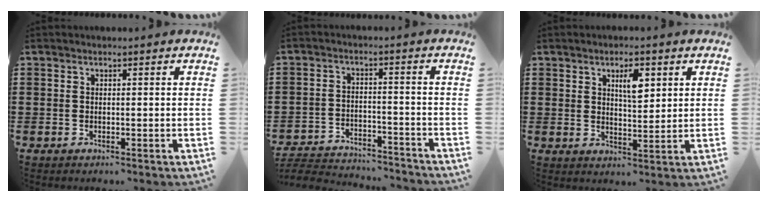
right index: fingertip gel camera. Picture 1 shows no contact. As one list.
[{"total": 4.1, "force": [-4.1, 0.4, 0.6], "torque": [-0.022, 0.000, -0.087]}, {"total": 4.5, "force": [2.0, 1.6, 3.7], "torque": [-0.055, -0.002, 0.028]}]